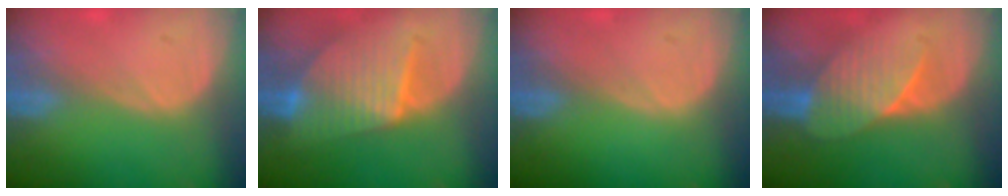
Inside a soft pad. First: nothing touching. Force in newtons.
{"total": 8.9, "press": 8.9, "slide": 0.5}
{"total": 0.0}
{"total": 7.4, "press": 6.9, "slide": 2.5}